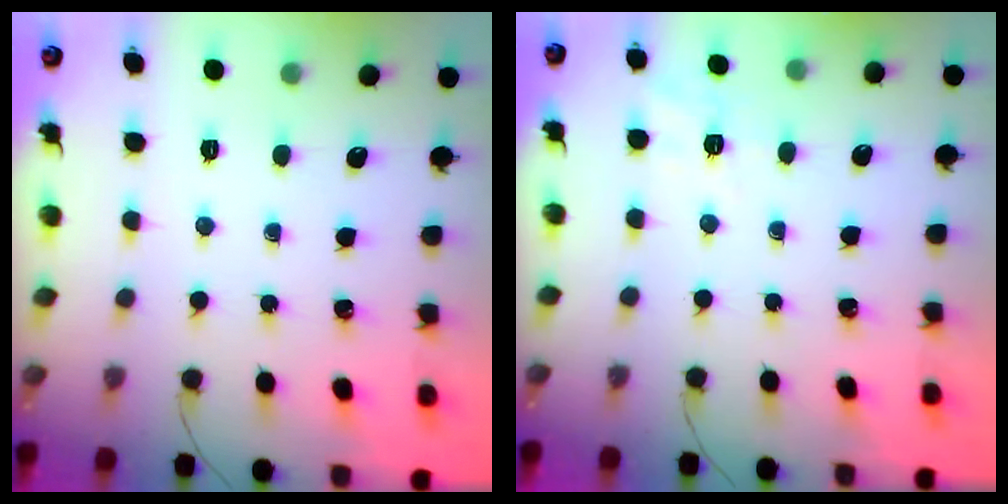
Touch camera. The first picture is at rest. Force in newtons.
{"total": 2.2, "press": 0.2, "slide": 2.2}